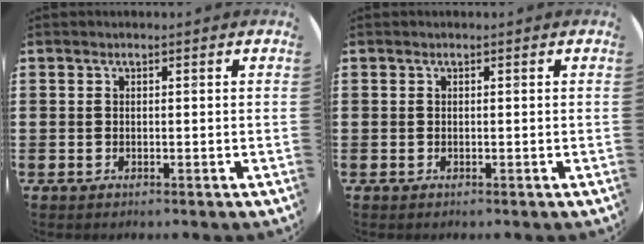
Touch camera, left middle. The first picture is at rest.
{"total": 0.0}